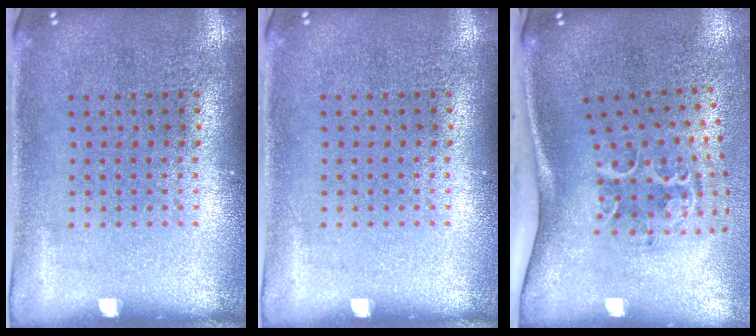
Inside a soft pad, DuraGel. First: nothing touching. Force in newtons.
{"total": 0.0}
{"total": 2.1, "press": 1.4, "slide": 1.6}